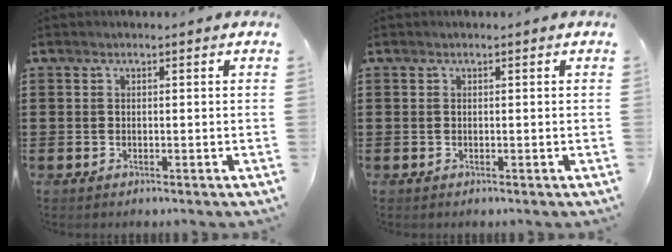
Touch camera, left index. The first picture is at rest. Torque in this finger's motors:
{"motor_torque": [0.00, 0.00, 0.00, 0.00]}